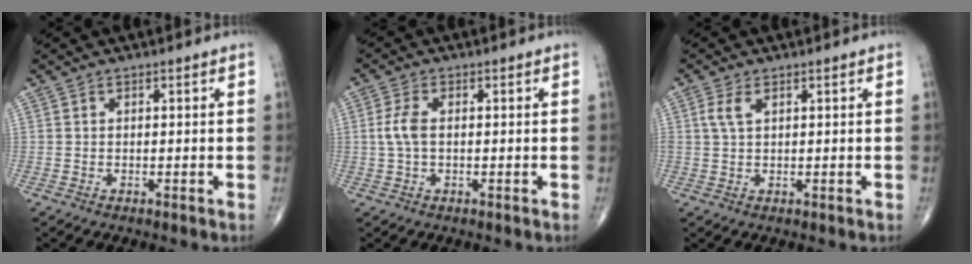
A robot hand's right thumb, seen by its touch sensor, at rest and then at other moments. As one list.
[{"total": 3.8, "force": [0.1, 1.9, 3.3], "torque": [-0.084, 0.007, -0.001]}, {"total": 2.8, "force": [1.1, 1.4, 2.2], "torque": [-0.053, 0.007, 0.026]}]